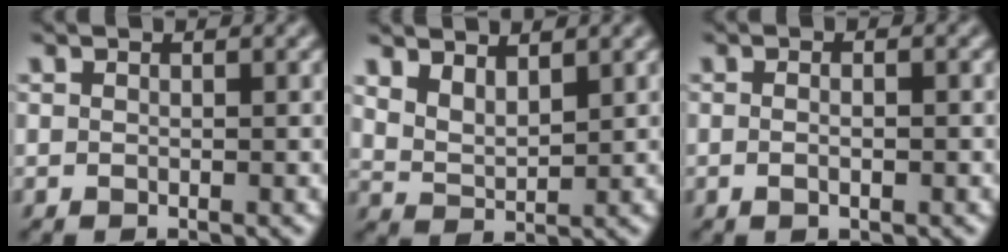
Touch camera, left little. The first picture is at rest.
{"total": 2.7, "force": [1.8, 1.1, 1.6], "torque": [-0.041, -0.002, 0.036]}
{"total": 1.2, "force": [-0.5, 0.2, 1.0], "torque": [-0.019, 0.002, -0.011]}